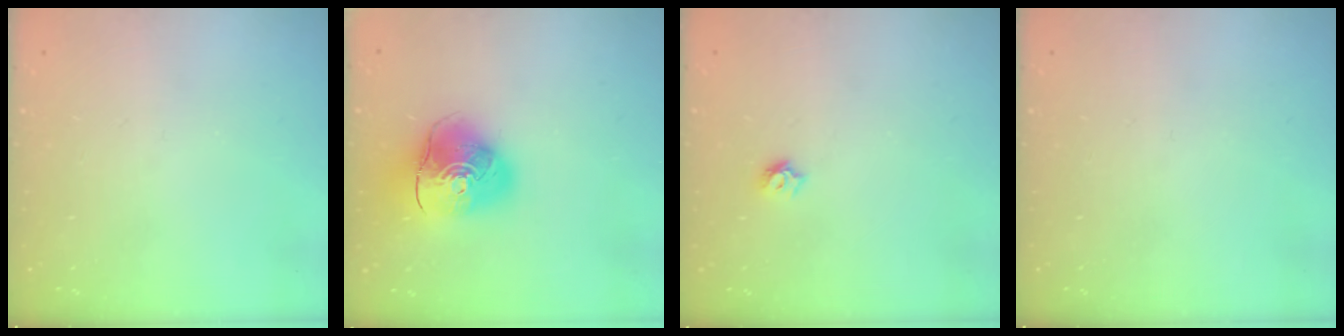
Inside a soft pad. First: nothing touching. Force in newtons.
{"total": 12.7, "press": 12.6, "slide": 2.0}
{"total": 4.8, "press": 4.8, "slide": 0.6}
{"total": 0.0}